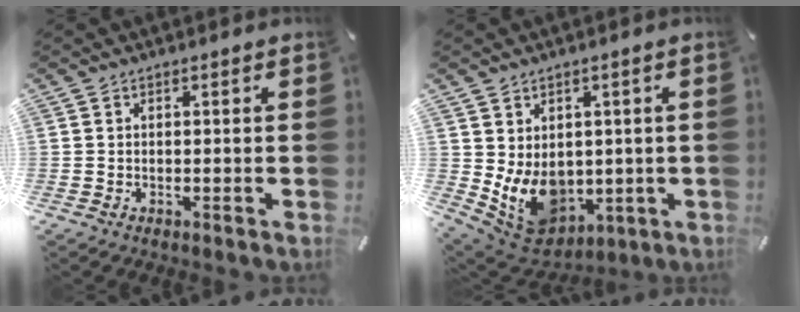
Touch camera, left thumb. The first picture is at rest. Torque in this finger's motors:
{"motor_torque": [2.38, 2.38, 1.40, -0.15, 0.15]}